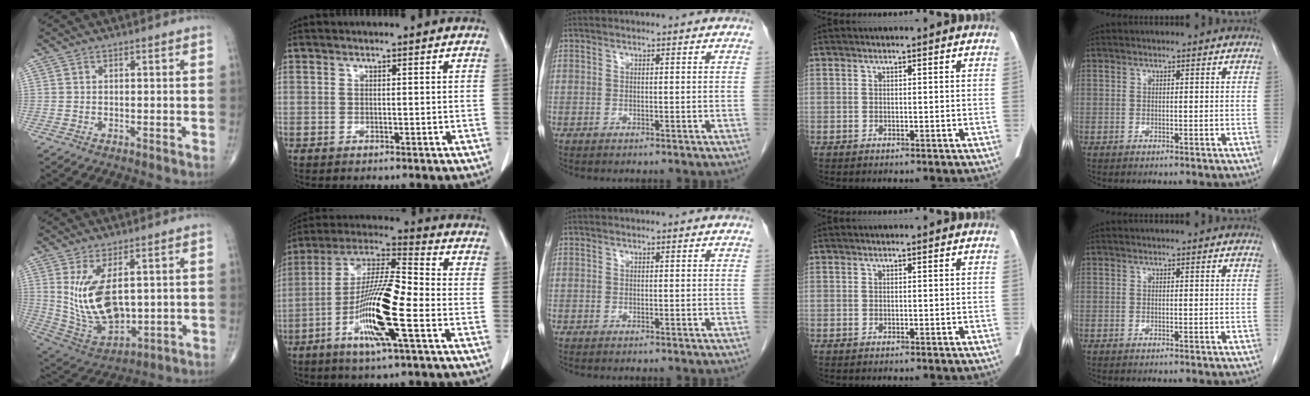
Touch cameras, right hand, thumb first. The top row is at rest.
{"thumb": {"total": 14.3, "force": [2.5, 7.3, 12.0], "torque": [-0.214, -0.021, 0.074]}, "index": {"total": 15.0, "force": [-4.8, 1.2, 14.2], "torque": [-0.278, -0.008, -0.095]}}